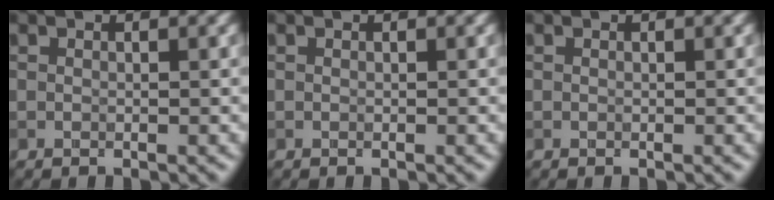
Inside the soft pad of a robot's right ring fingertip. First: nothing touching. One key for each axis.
{"total": 0.0}
{"total": 0.0}